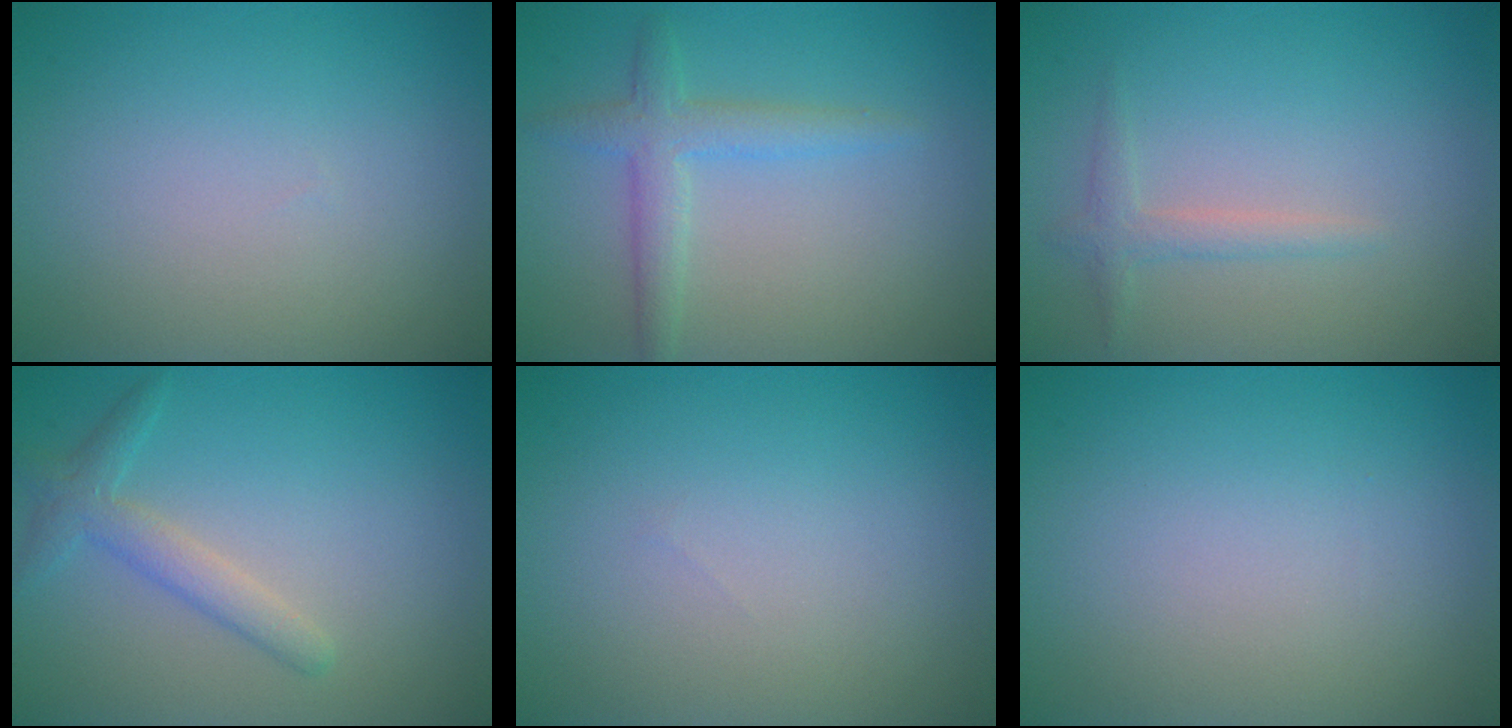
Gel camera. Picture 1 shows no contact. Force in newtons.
{"total": 2.8, "press": 2.8, "slide": 0.1}
{"total": 1.5, "press": 1.5, "slide": 0.0}
{"total": 2.4, "press": 2.4, "slide": 0.2}
{"total": 0.0}
{"total": 0.0}